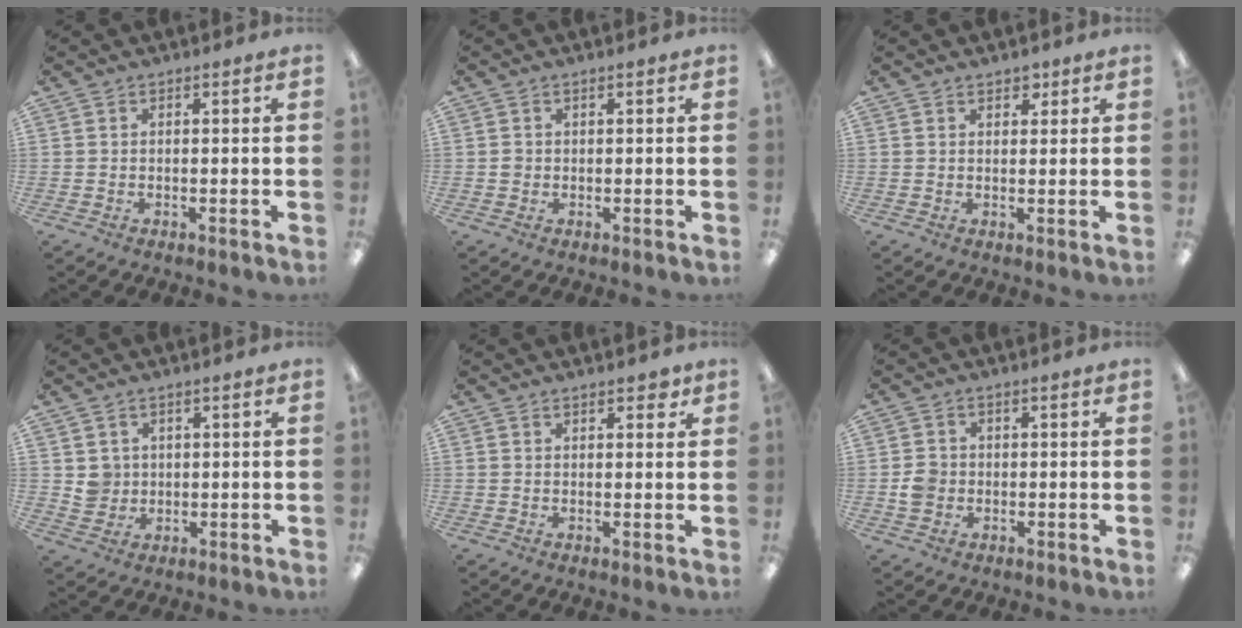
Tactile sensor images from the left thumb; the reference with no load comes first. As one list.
[{"total": 0.8, "force": [0.0, 0.8, 0.2], "torque": [-0.004, 0.005, -0.001]}, {"total": 2.2, "force": [1.7, 1.2, 0.8], "torque": [-0.001, -0.007, 0.028]}, {"total": 3.9, "force": [1.3, 3.7, 0.3], "torque": [-0.003, 0.000, 0.023]}, {"total": 2.3, "force": [1.7, 1.0, 1.2], "torque": [-0.010, -0.004, 0.027]}, {"total": 3.5, "force": [-0.4, 3.2, 1.3], "torque": [-0.015, 0.003, -0.009]}]